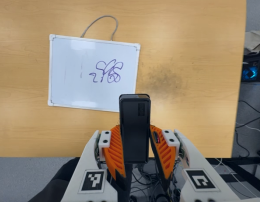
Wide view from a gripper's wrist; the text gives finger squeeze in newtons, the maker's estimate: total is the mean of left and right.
{"total": 4.7, "left": 3.2, "right": 6.1}